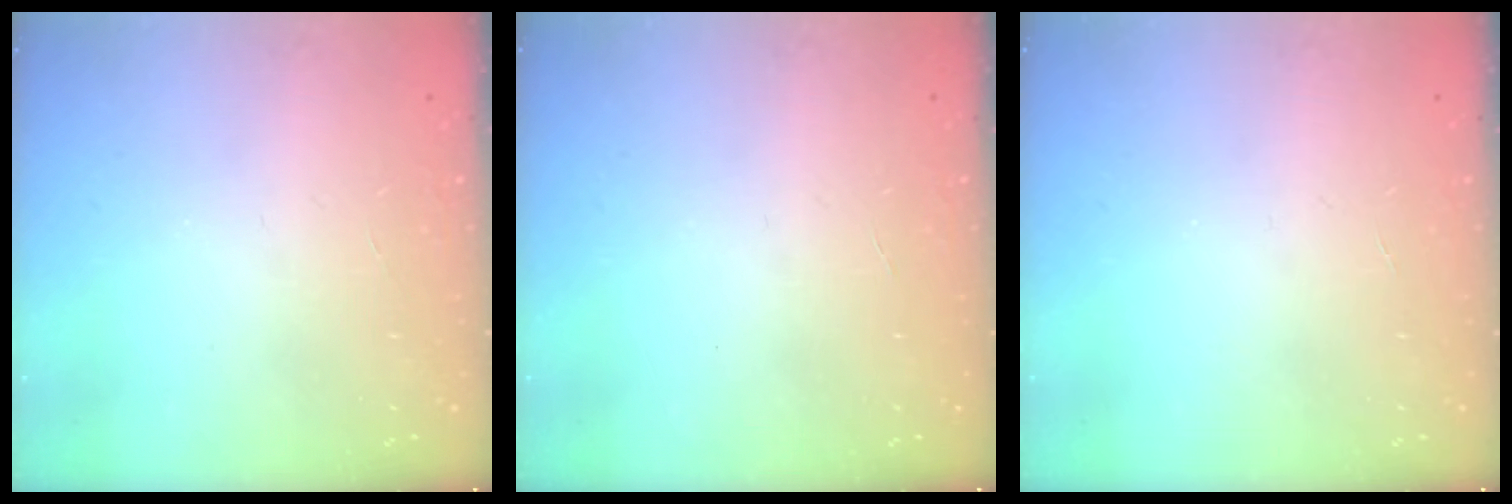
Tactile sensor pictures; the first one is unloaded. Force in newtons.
{"total": 0.0}
{"total": 0.0}